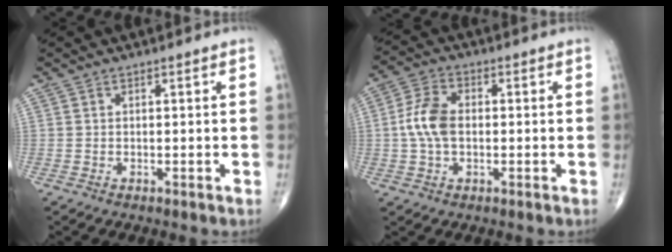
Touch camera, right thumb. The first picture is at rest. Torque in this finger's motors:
{"motor_torque": [-0.44, 0.71, 1.00, -0.39, 0.08]}